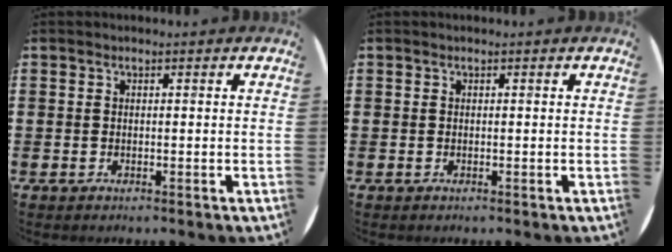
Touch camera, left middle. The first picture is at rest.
{"total": 0.0}